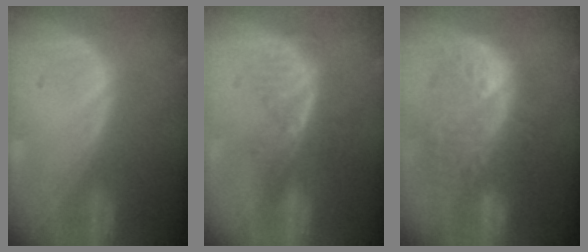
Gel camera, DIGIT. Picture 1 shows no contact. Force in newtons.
{"total": 5.7, "press": 4.9, "slide": 2.9}
{"total": 11.0, "press": 10.5, "slide": 3.3}